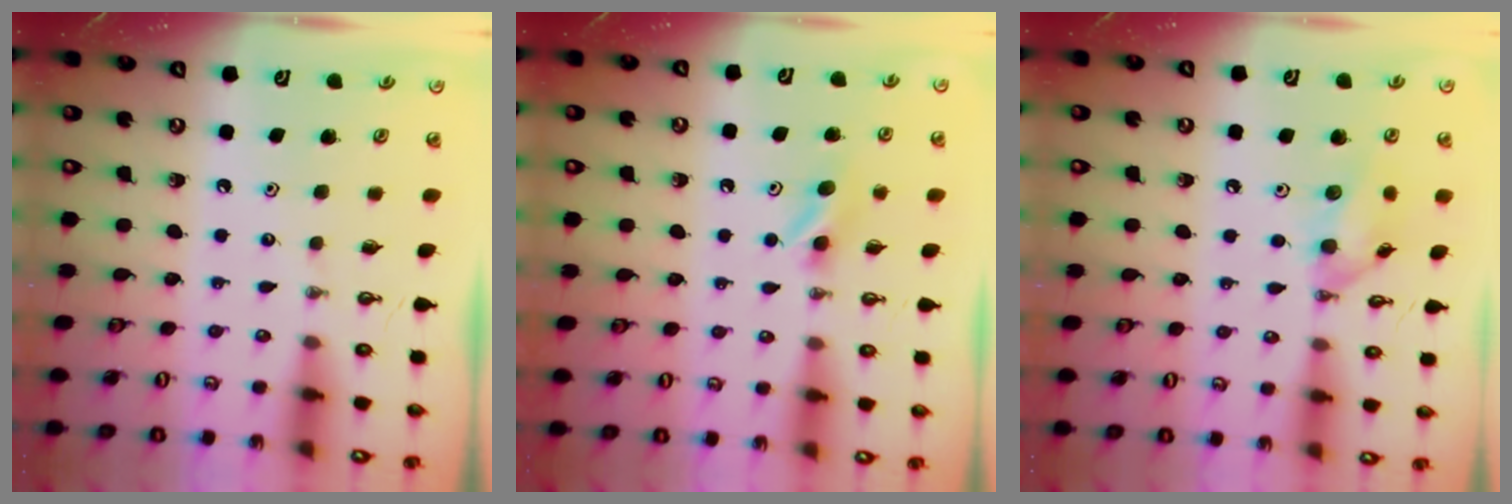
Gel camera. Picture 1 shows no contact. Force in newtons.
{"total": 4.4, "press": 4.0, "slide": 1.7}
{"total": 10.3, "press": 10.3, "slide": 0.4}